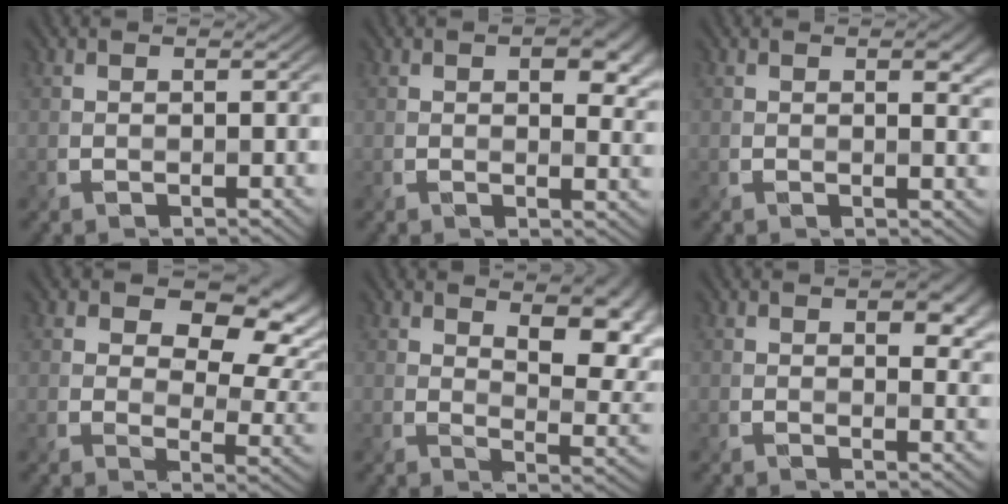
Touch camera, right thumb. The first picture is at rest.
{"total": 6.9, "force": [2.1, 3.8, 5.3], "torque": [-0.063, -0.006, 0.032]}
{"total": 3.4, "force": [1.1, 1.4, 2.9], "torque": [-0.038, 0.000, 0.018]}
{"total": 12.5, "force": [5.2, 7.8, 8.3], "torque": [-0.118, 0.007, 0.080]}
{"total": 10.6, "force": [5.0, 4.6, 8.2], "torque": [-0.113, -0.007, 0.077]}
{"total": 6.1, "force": [1.9, 3.3, 4.8], "torque": [-0.060, -0.006, 0.031]}